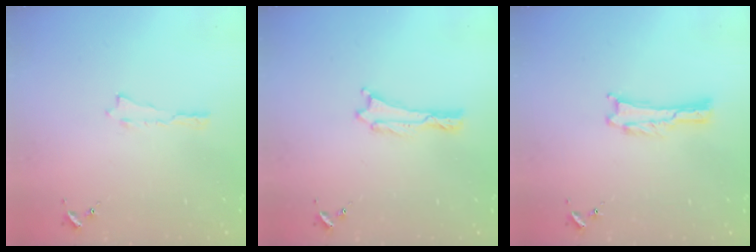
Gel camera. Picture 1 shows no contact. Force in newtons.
{"total": 0.0}
{"total": 0.0}